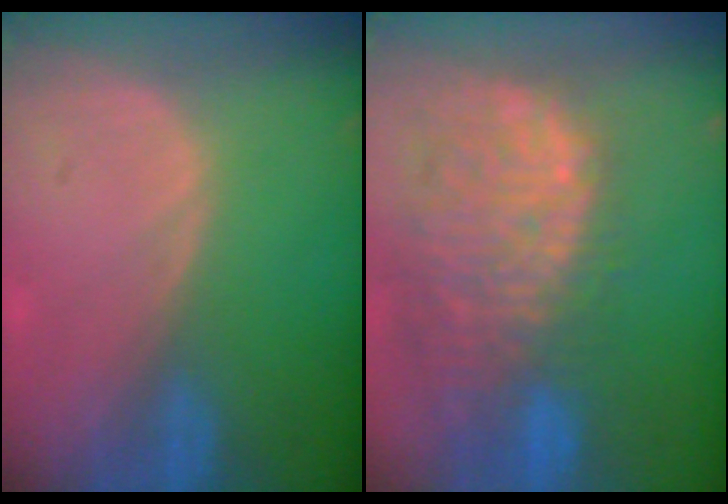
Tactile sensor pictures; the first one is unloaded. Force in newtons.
{"total": 13.8, "press": 11.6, "slide": 7.5}